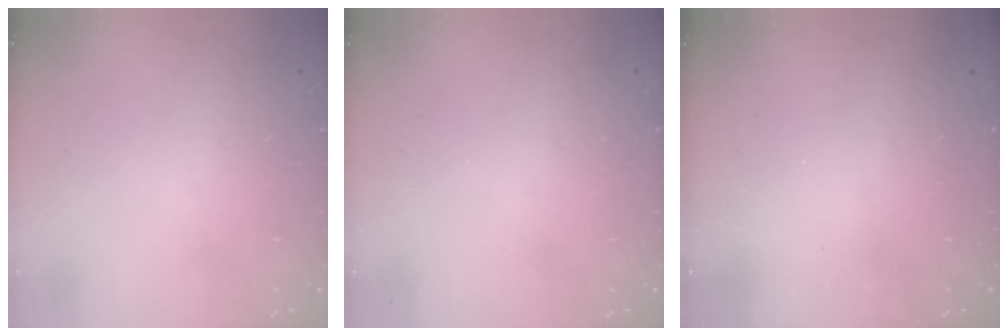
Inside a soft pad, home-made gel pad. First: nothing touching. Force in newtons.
{"total": 0.0}
{"total": 2.2, "press": 2.1, "slide": 0.7}